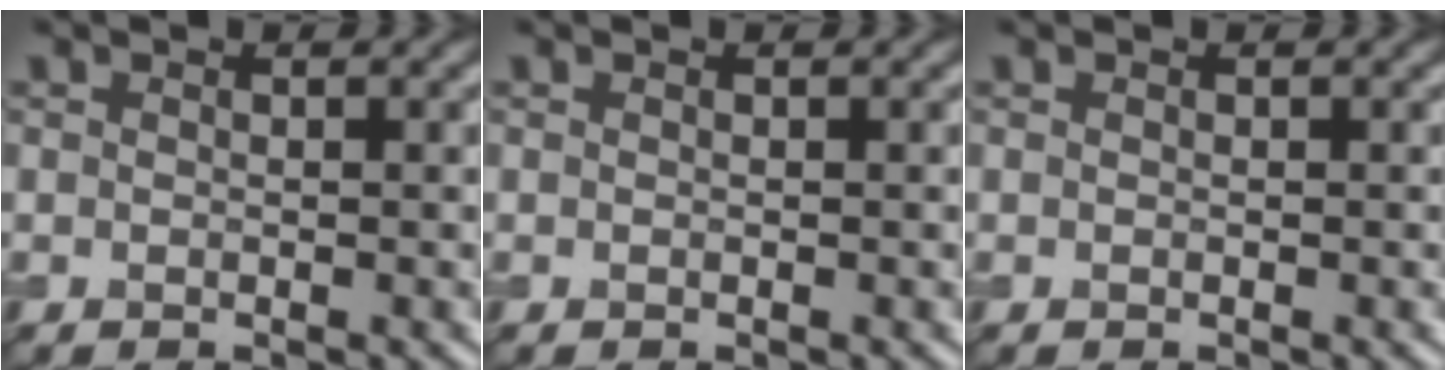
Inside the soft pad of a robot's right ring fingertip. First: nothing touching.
{"total": 0.0}
{"total": 0.0}